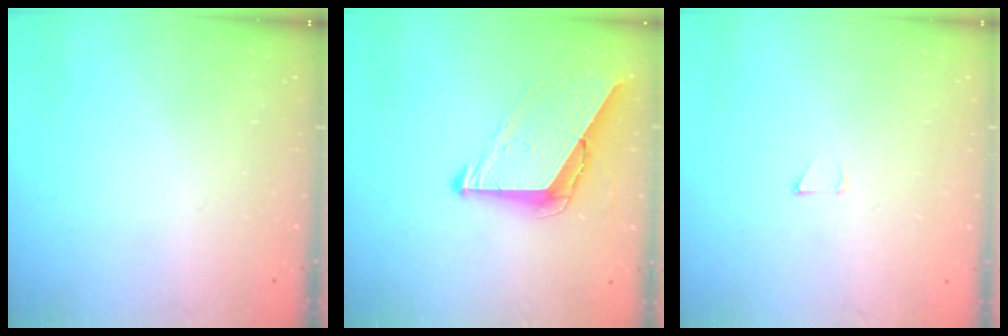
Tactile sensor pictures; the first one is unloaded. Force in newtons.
{"total": 10.0, "press": 9.9, "slide": 1.0}
{"total": 2.7, "press": 2.7, "slide": 0.2}